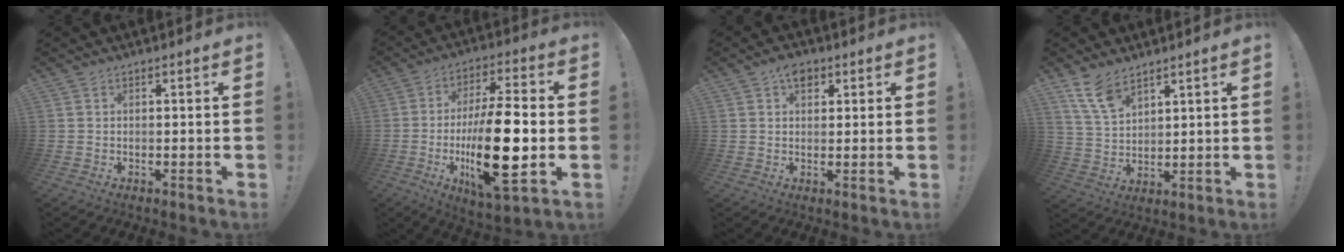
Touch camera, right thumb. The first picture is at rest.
{"total": 22.1, "force": [-3.6, 7.3, 20.5], "torque": [-0.372, 0.004, -0.058]}
{"total": 4.9, "force": [2.5, 3.2, 2.7], "torque": [-0.027, -0.003, 0.041]}
{"total": 10.0, "force": [7.0, 5.4, 4.7], "torque": [-0.089, -0.034, 0.138]}